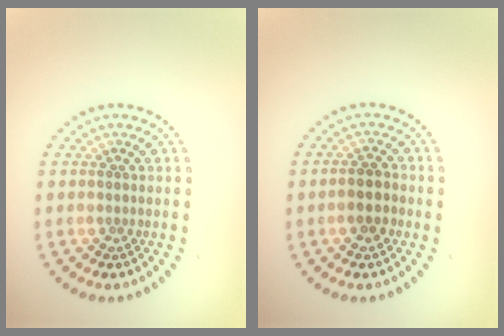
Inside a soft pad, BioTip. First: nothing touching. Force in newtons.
{"total": 2.3, "press": 2.2, "slide": 0.6}